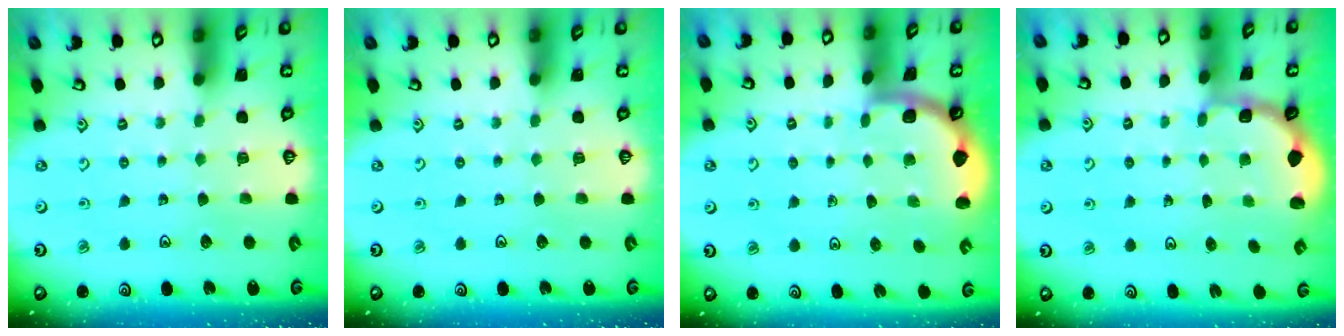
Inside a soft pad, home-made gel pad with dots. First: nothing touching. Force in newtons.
{"total": 0.0}
{"total": 1.7, "press": 1.7, "slide": 0.0}
{"total": 1.8, "press": 1.7, "slide": 0.7}